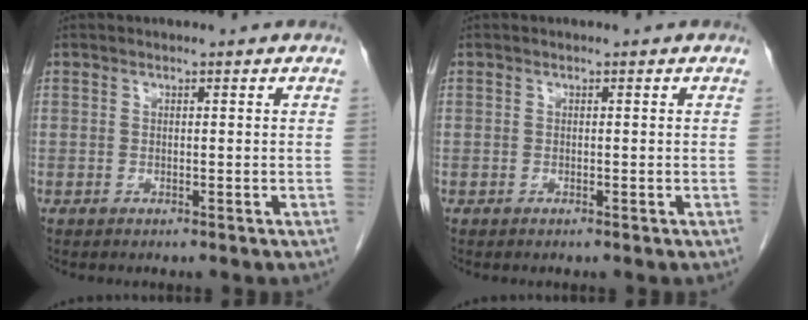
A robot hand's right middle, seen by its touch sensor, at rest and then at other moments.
{"total": 0.0}